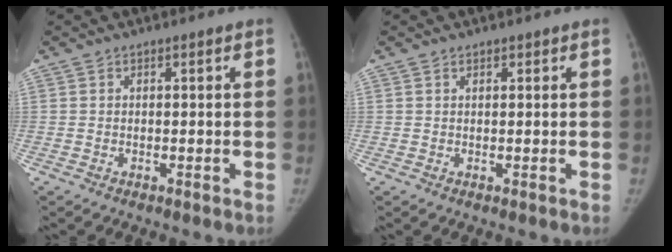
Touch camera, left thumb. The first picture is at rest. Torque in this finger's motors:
{"motor_torque": [0.09, 0.22, -0.49, 0.31, -0.02]}